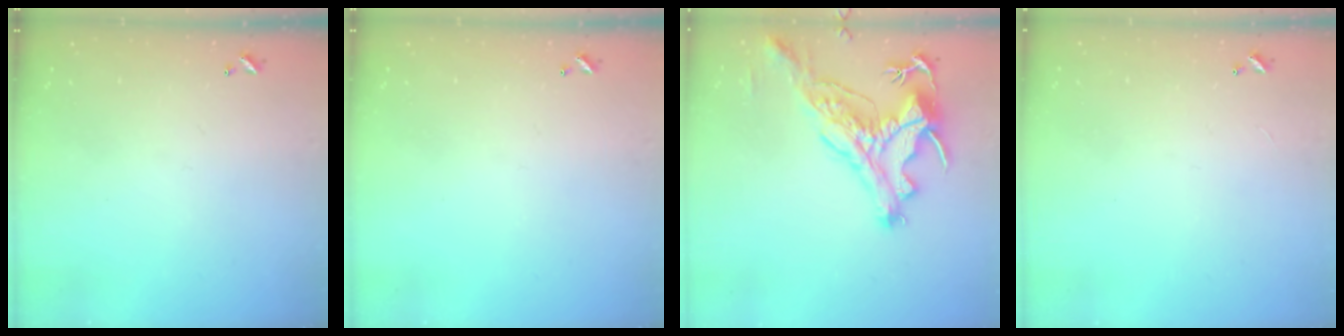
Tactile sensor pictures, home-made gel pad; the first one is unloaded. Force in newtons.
{"total": 0.0}
{"total": 3.7, "press": 3.4, "slide": 1.5}
{"total": 2.8, "press": 2.8, "slide": 0.3}